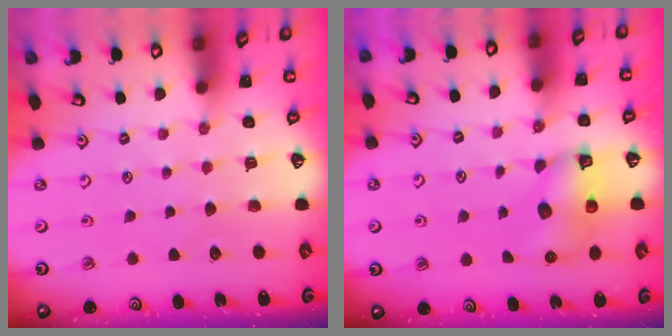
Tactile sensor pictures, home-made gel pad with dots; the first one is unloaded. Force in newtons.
{"total": 8.0, "press": 8.0, "slide": 0.4}